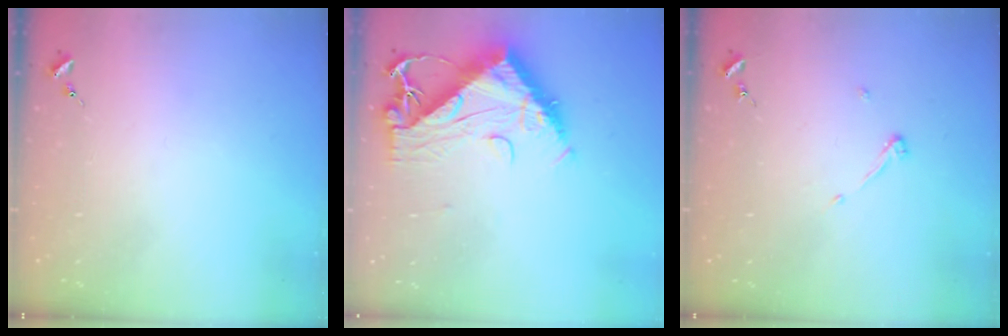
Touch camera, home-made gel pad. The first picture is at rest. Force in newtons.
{"total": 12.0, "press": 11.9, "slide": 1.4}
{"total": 3.6, "press": 3.6, "slide": 0.4}